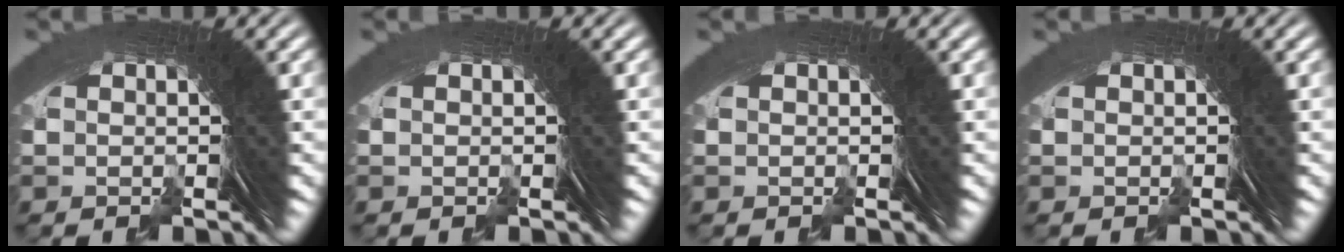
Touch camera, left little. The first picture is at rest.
{"total": 0.0}
{"total": 0.0}
{"total": 0.0}